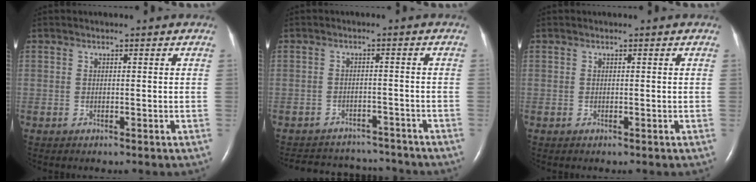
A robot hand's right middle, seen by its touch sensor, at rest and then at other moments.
{"total": 11.7, "force": [-11.1, 3.1, 1.9], "torque": [-0.046, 0.012, -0.144]}
{"total": 0.0}